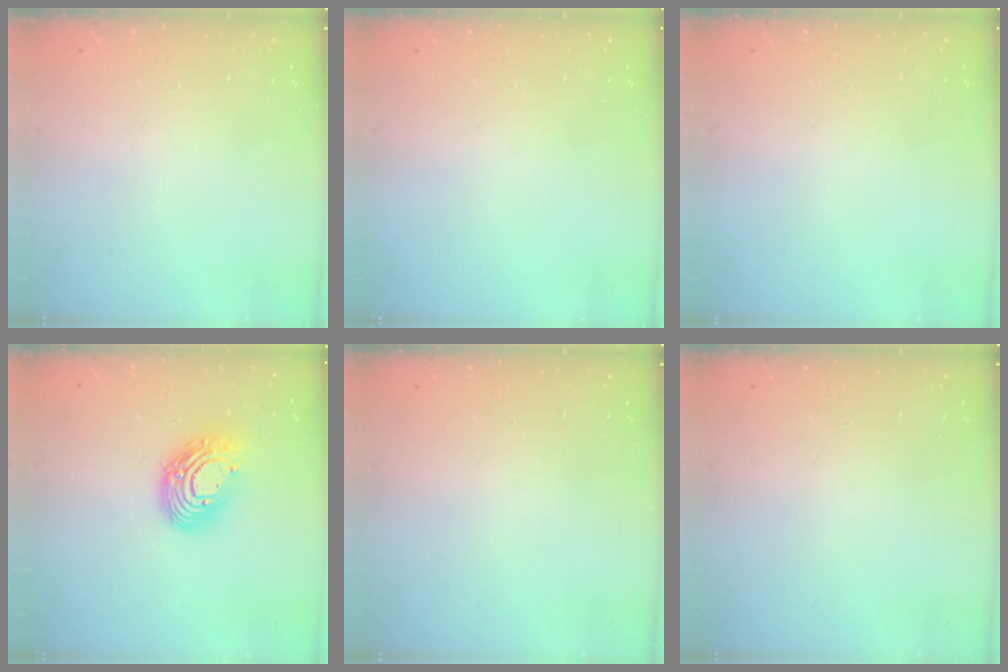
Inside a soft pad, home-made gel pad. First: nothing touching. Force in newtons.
{"total": 0.0}
{"total": 0.0}
{"total": 13.7, "press": 13.7, "slide": 1.2}
{"total": 0.0}
{"total": 0.0}